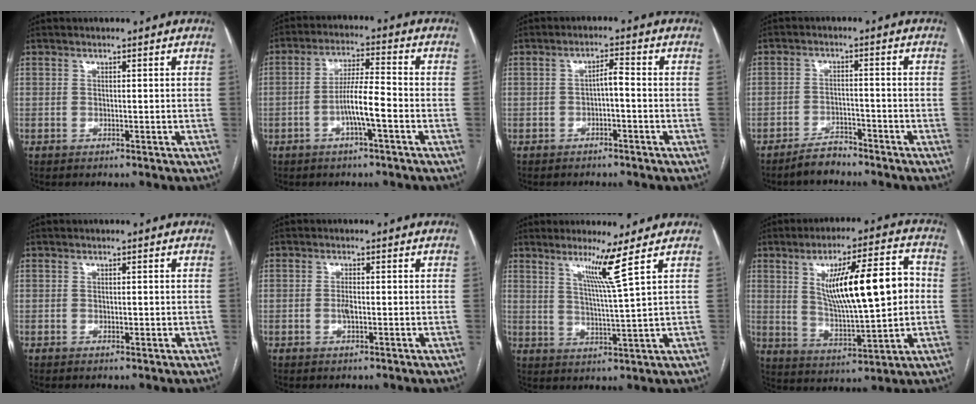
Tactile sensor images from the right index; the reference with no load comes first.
{"total": 6.8, "force": [-2.4, 0.5, 6.3], "torque": [-0.123, 0.009, -0.044]}
{"total": 2.5, "force": [-0.8, 0.5, 2.3], "torque": [-0.038, 0.010, -0.013]}
{"total": 3.6, "force": [-3.3, 1.1, 0.8], "torque": [-0.014, -0.001, -0.059]}
{"total": 0.9, "force": [-0.1, 0.5, 0.8], "torque": [-0.011, 0.000, 0.000]}
{"total": 1.8, "force": [-0.4, 0.6, 1.7], "torque": [-0.033, 0.001, -0.005]}
{"total": 6.1, "force": [3.4, -2.4, 4.4], "torque": [-0.081, -0.019, 0.067]}
{"total": 16.6, "force": [2.5, 3.3, 16.1], "torque": [-0.266, 0.021, 0.048]}